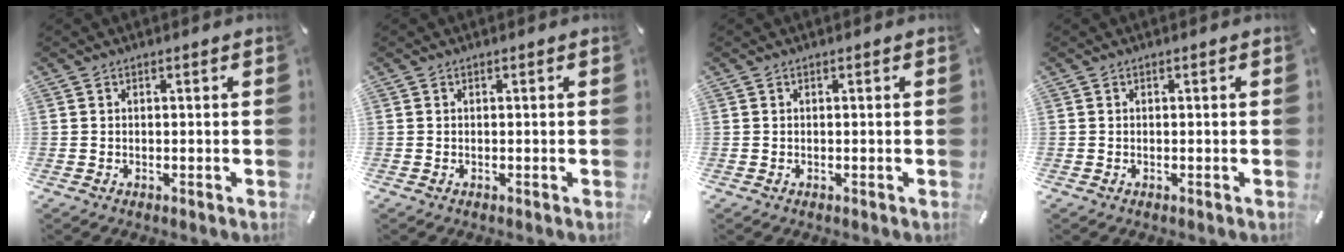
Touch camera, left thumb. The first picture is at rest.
{"total": 0.0}
{"total": 0.0}
{"total": 0.0}